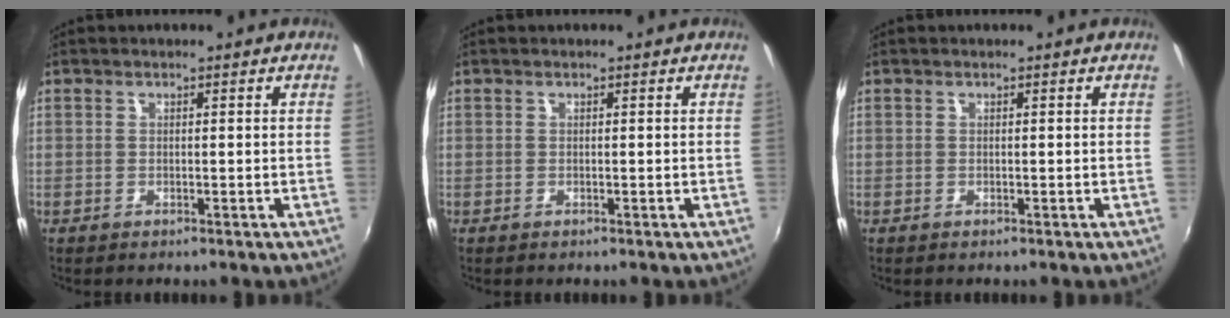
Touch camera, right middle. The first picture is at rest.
{"total": 0.0}
{"total": 0.0}